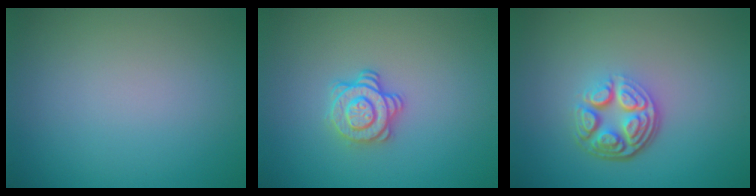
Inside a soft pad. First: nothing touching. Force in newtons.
{"total": 2.9, "press": 2.5, "slide": 1.4}
{"total": 5.0, "press": 3.5, "slide": 3.6}